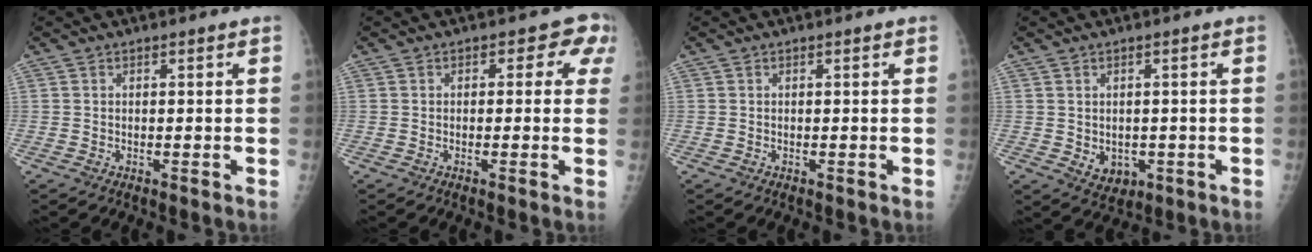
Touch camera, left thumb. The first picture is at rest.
{"total": 5.7, "force": [1.3, 3.7, 4.2], "torque": [0.002, 0.013, -0.001]}
{"total": 0.0}
{"total": 4.5, "force": [-0.7, 3.6, 2.6], "torque": [-0.022, -0.002, 0.004]}